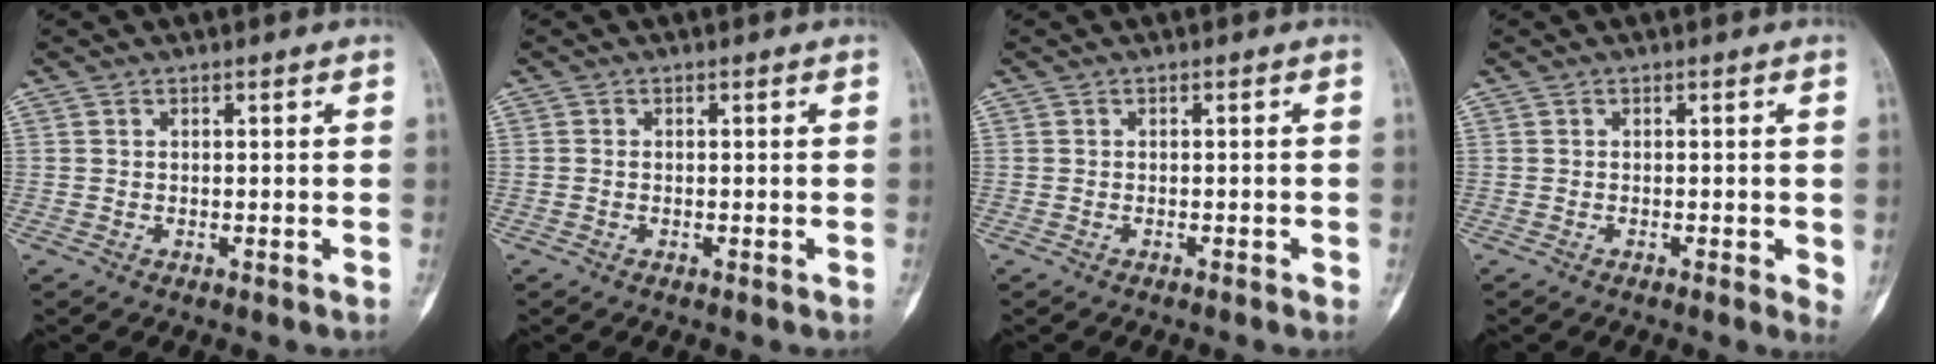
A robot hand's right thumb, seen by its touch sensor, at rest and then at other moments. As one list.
[{"total": 0.0}, {"total": 0.9, "force": [-0.3, 0.4, 0.7], "torque": [-0.011, 0.005, -0.005]}, {"total": 2.4, "force": [-0.2, 0.9, 2.2], "torque": [-0.023, -0.005, -0.005]}]